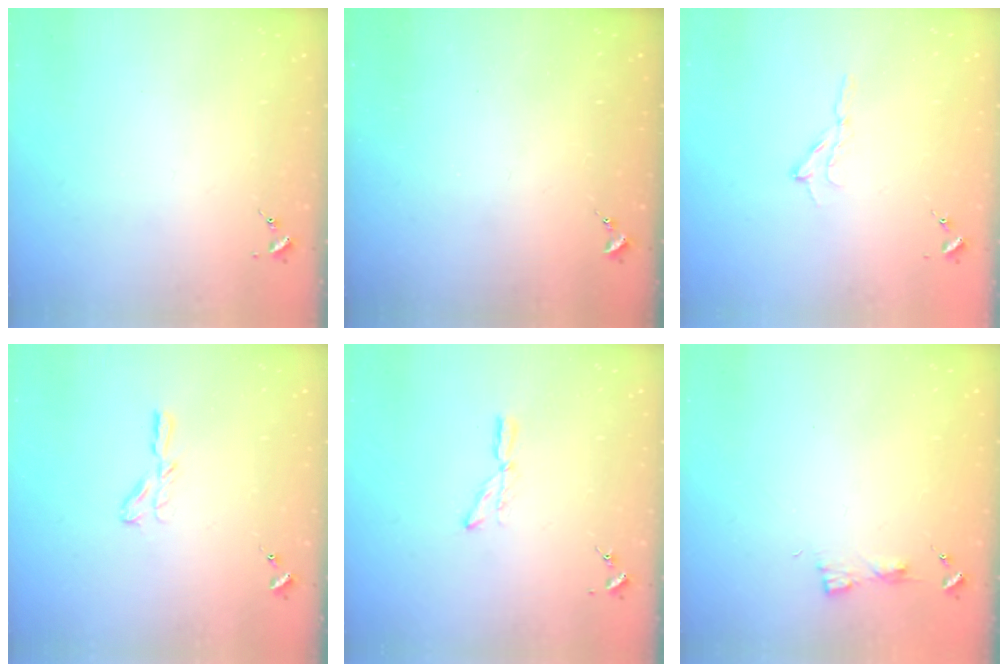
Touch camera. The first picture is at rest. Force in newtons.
{"total": 0.0}
{"total": 4.9, "press": 4.9, "slide": 0.5}
{"total": 4.4, "press": 4.3, "slide": 0.4}
{"total": 6.8, "press": 6.8, "slide": 0.2}
{"total": 2.9, "press": 2.8, "slide": 0.3}